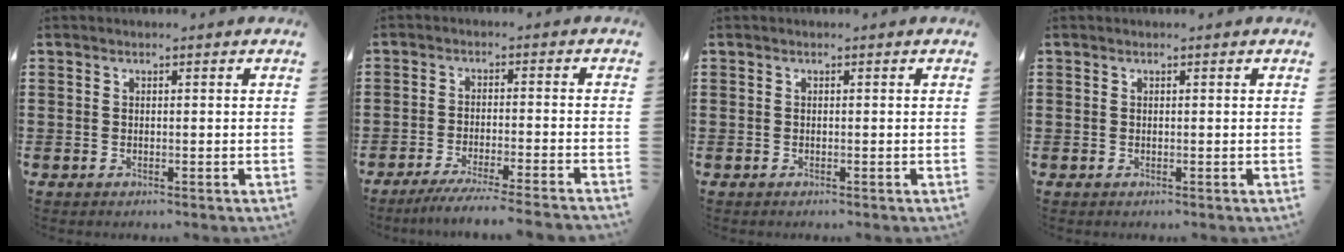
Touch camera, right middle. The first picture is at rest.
{"total": 4.4, "force": [-4.1, -0.2, 1.7], "torque": [-0.034, -0.010, -0.081]}
{"total": 0.0}
{"total": 0.0}